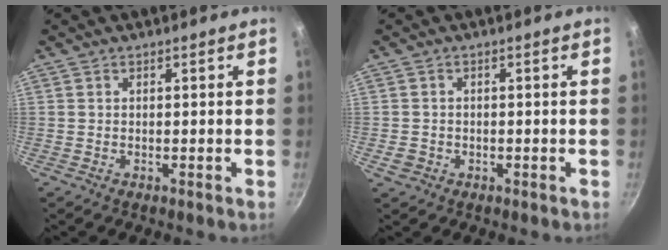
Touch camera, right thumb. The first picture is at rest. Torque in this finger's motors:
{"motor_torque": [0.14, 0.00, -0.06, -0.45, -0.03]}